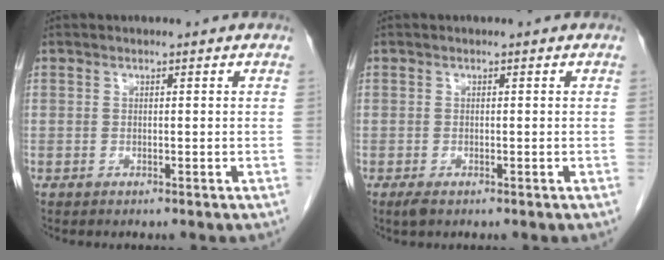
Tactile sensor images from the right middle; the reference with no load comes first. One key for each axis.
{"total": 1.3, "fx": -0.8, "fy": 0.5, "fz": 0.8, "tx": -0.020, "ty": -0.003, "tz": -0.010}